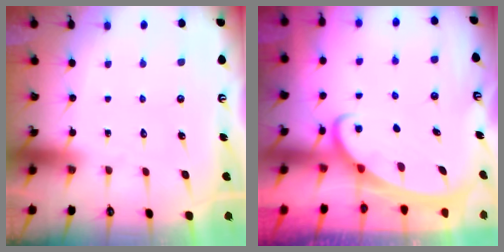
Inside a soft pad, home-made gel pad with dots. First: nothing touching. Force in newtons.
{"total": 2.1, "press": 2.1, "slide": 0.3}